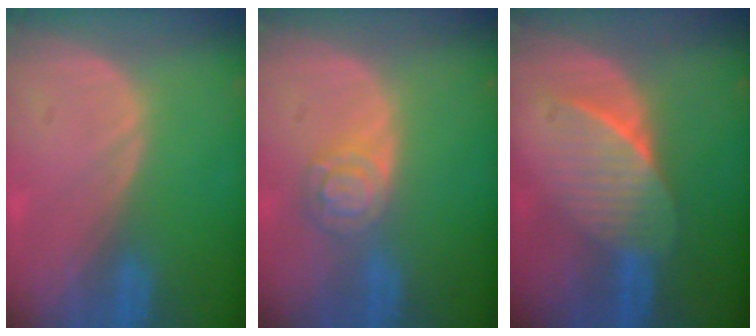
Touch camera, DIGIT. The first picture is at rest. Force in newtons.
{"total": 5.3, "press": 4.6, "slide": 2.6}
{"total": 7.5, "press": 6.6, "slide": 3.6}